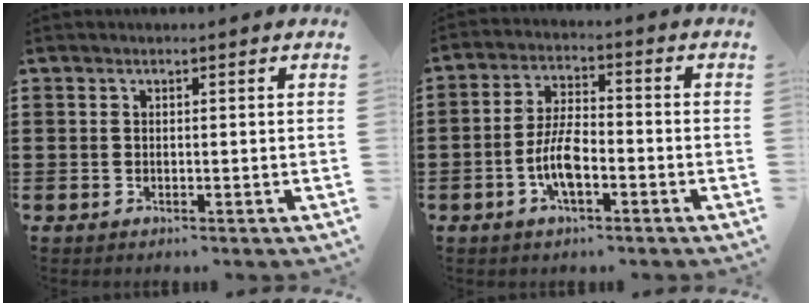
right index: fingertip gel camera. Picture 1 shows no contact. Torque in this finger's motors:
{"motor_torque": [2.14, 0.00, 0.81, 0.19]}